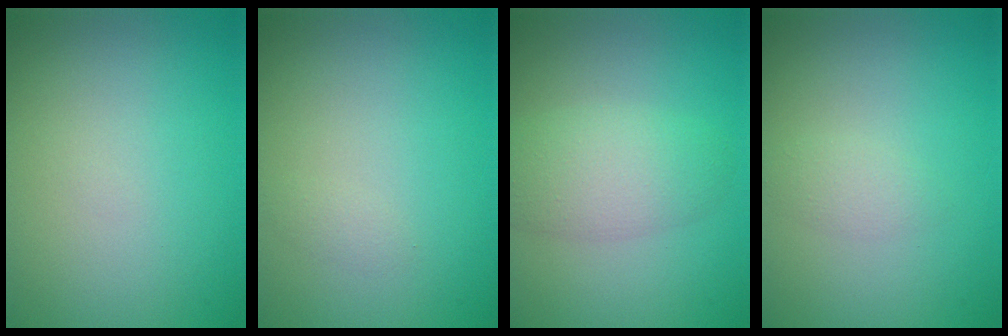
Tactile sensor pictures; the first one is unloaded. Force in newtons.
{"total": 0.6, "press": 0.6, "slide": 0.0}
{"total": 3.9, "press": 3.9, "slide": 0.1}
{"total": 1.1, "press": 1.1, "slide": 0.1}